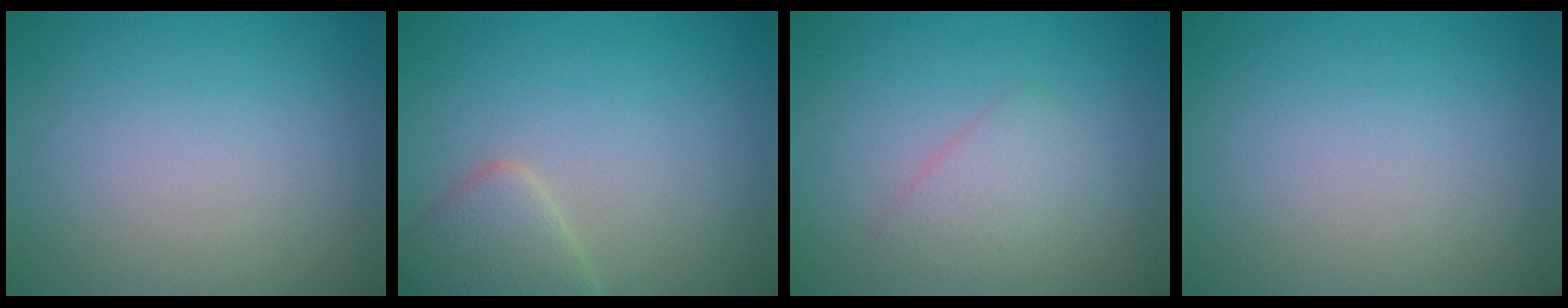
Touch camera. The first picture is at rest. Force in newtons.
{"total": 2.9, "press": 2.9, "slide": 0.1}
{"total": 2.2, "press": 2.2, "slide": 0.1}
{"total": 0.0}